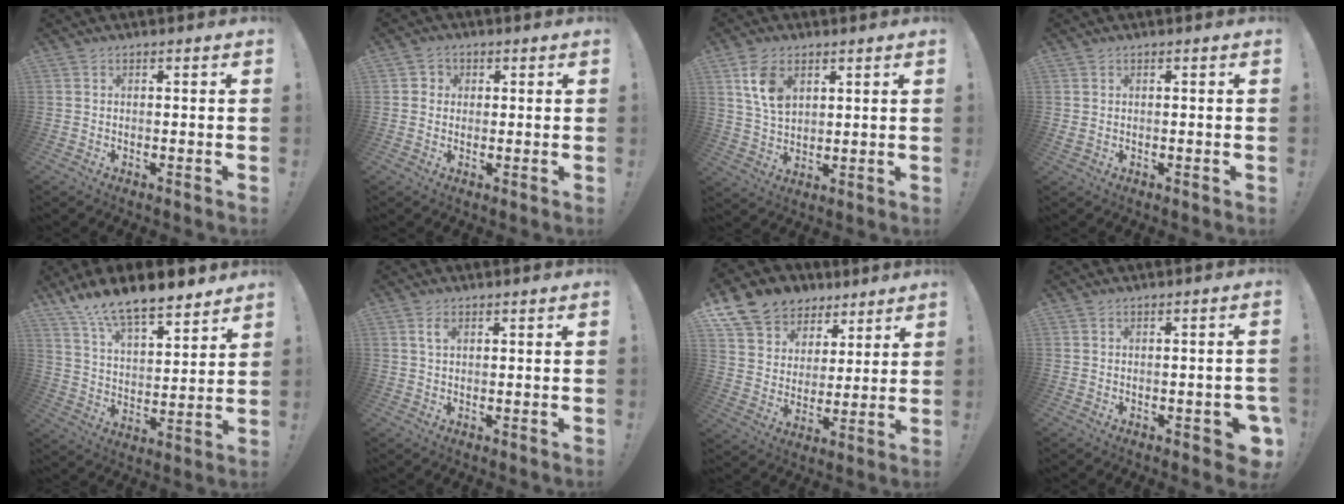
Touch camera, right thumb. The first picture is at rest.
{"total": 2.8, "force": [0.2, 2.7, 0.6], "torque": [-0.008, 0.003, 0.003]}
{"total": 9.4, "force": [4.4, 5.9, 5.9], "torque": [-0.103, -0.010, 0.082]}
{"total": 0.7, "force": [0.4, 0.3, 0.5], "torque": [-0.009, 0.002, 0.006]}
{"total": 13.1, "force": [11.2, 3.8, 5.5], "torque": [-0.108, -0.083, 0.201]}
{"total": 2.5, "force": [1.1, 1.3, 1.8], "torque": [-0.032, 0.001, 0.018]}
{"total": 11.8, "force": [7.7, 8.4, 3.0], "torque": [-0.052, -0.055, 0.152]}
{"total": 3.8, "force": [-1.7, 1.5, 3.1], "torque": [-0.049, 0.011, -0.021]}